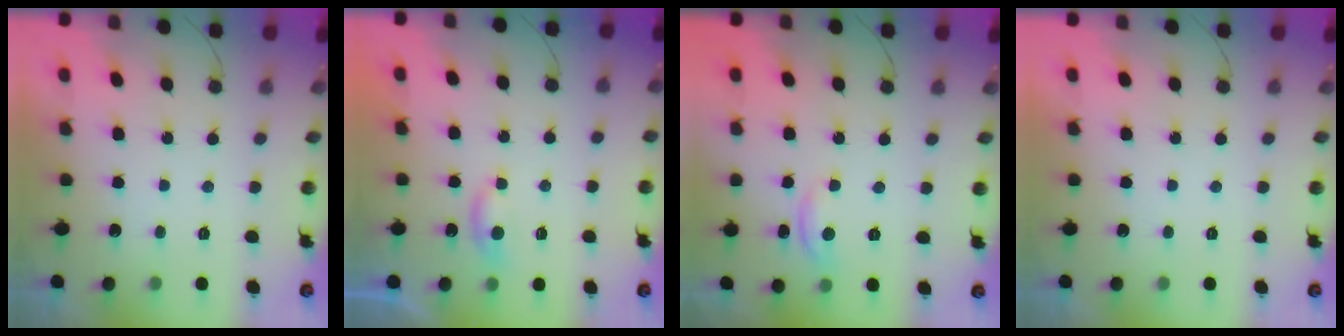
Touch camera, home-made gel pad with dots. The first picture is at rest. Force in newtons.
{"total": 5.0, "press": 4.9, "slide": 0.6}
{"total": 5.5, "press": 5.5, "slide": 0.2}
{"total": 0.0}